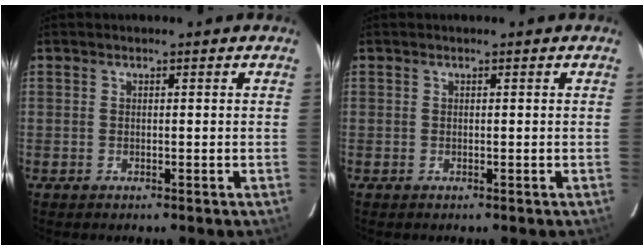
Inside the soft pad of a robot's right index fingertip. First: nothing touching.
{"total": 0.0}